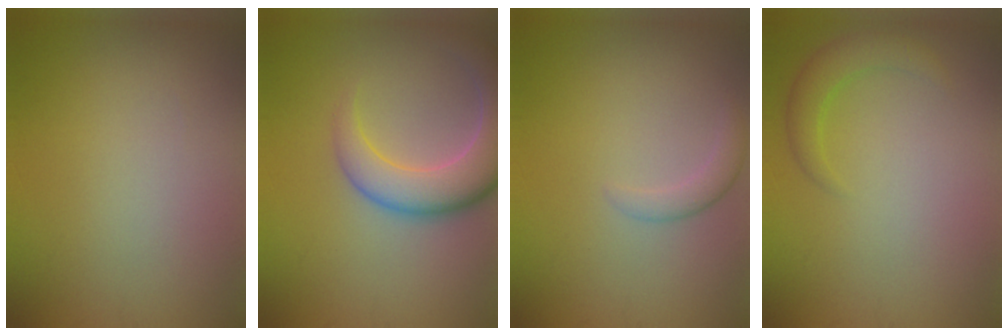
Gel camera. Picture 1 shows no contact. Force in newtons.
{"total": 7.2, "press": 7.1, "slide": 0.7}
{"total": 1.5, "press": 1.5, "slide": 0.1}
{"total": 2.4, "press": 2.4, "slide": 0.2}